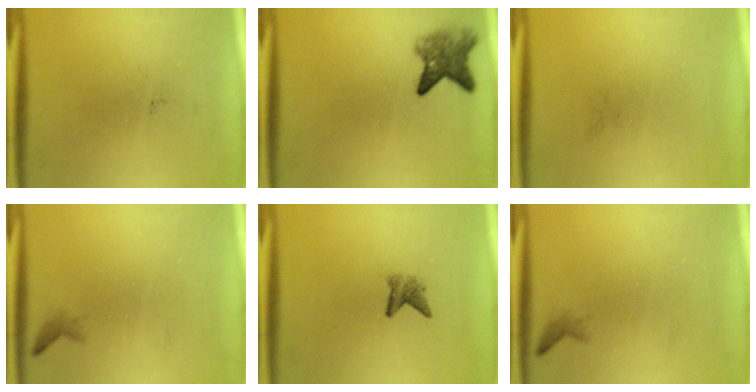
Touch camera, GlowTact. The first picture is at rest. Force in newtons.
{"total": 4.9}
{"total": 0.0}
{"total": 0.7}
{"total": 2.0}
{"total": 0.7}